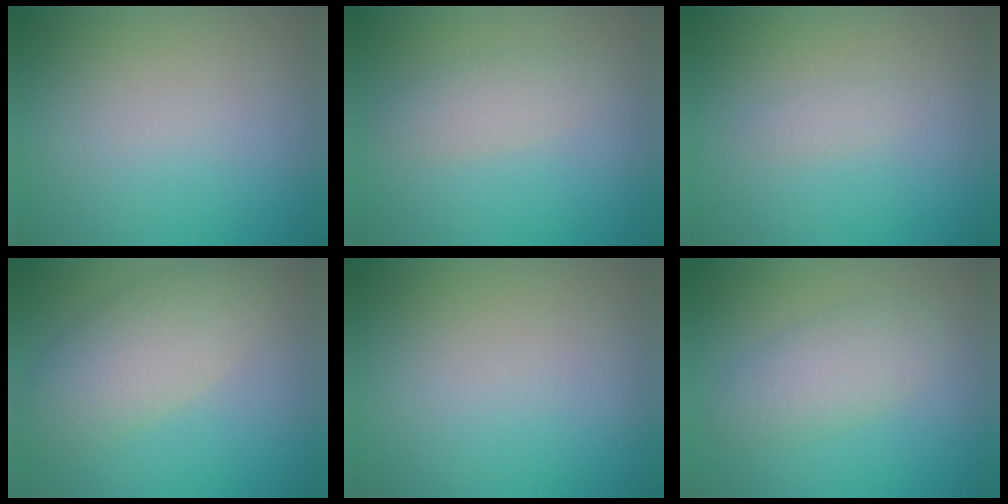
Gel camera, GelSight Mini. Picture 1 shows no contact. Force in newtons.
{"total": 2.0, "press": 2.0, "slide": 0.1}
{"total": 0.8, "press": 0.8, "slide": 0.0}
{"total": 5.1, "press": 5.1, "slide": 0.2}
{"total": 0.0}
{"total": 3.3, "press": 3.3, "slide": 0.2}